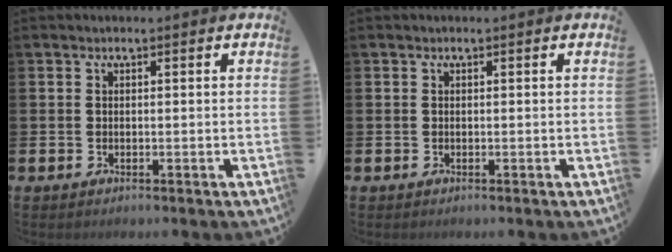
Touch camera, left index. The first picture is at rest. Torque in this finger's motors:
{"motor_torque": [0.00, 0.00, 0.01, 0.00]}